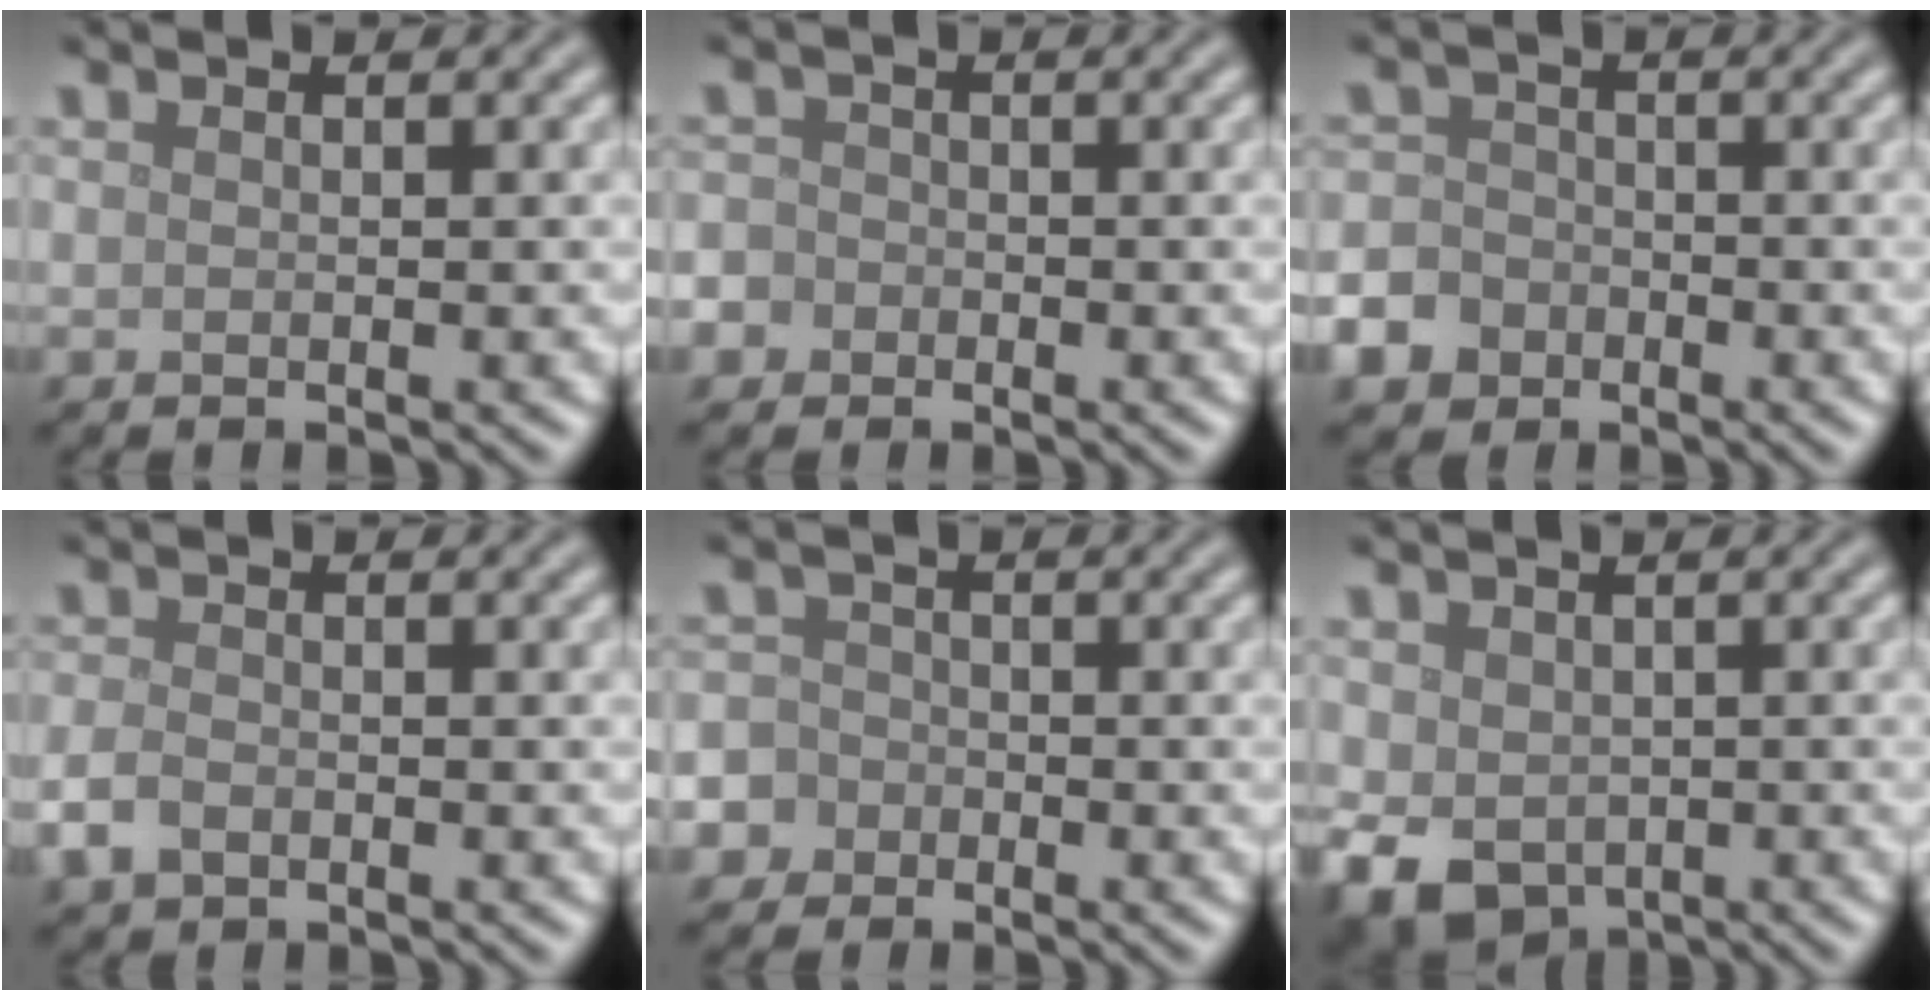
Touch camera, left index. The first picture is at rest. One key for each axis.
{"total": 3.2, "fx": -1.6, "fy": 2.7, "fz": 0.6, "tx": 0.001, "ty": 0.003, "tz": -0.042}
{"total": 5.1, "fx": -3.0, "fy": 3.9, "fz": 1.2, "tx": -0.015, "ty": -0.013, "tz": -0.063}
{"total": 2.0, "fx": -1.1, "fy": 1.3, "fz": 1.2, "tx": -0.026, "ty": -0.002, "tz": -0.027}
{"total": 5.2, "fx": -2.7, "fy": 4.3, "fz": 0.8, "tx": -0.010, "ty": -0.003, "tz": -0.070}
{"total": 6.2, "fx": -1.9, "fy": 4.7, "fz": 3.6, "tx": -0.080, "ty": -0.023, "tz": -0.026}